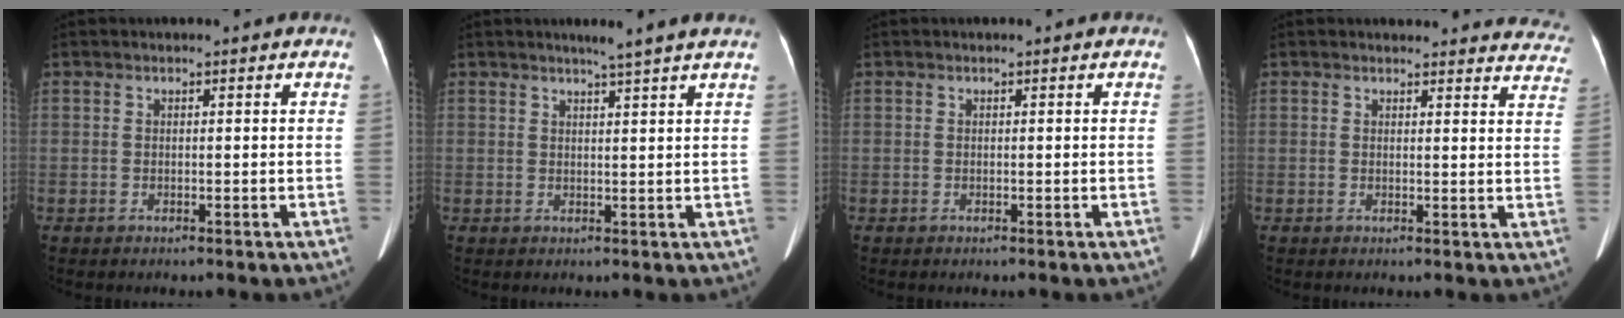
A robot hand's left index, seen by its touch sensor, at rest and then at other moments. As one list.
[{"total": 3.4, "force": [2.7, -1.0, 1.7], "torque": [-0.024, -0.002, 0.039]}, {"total": 0.0}, {"total": 15.0, "force": [14.5, 3.5, 1.9], "torque": [0.019, -0.045, 0.129]}]